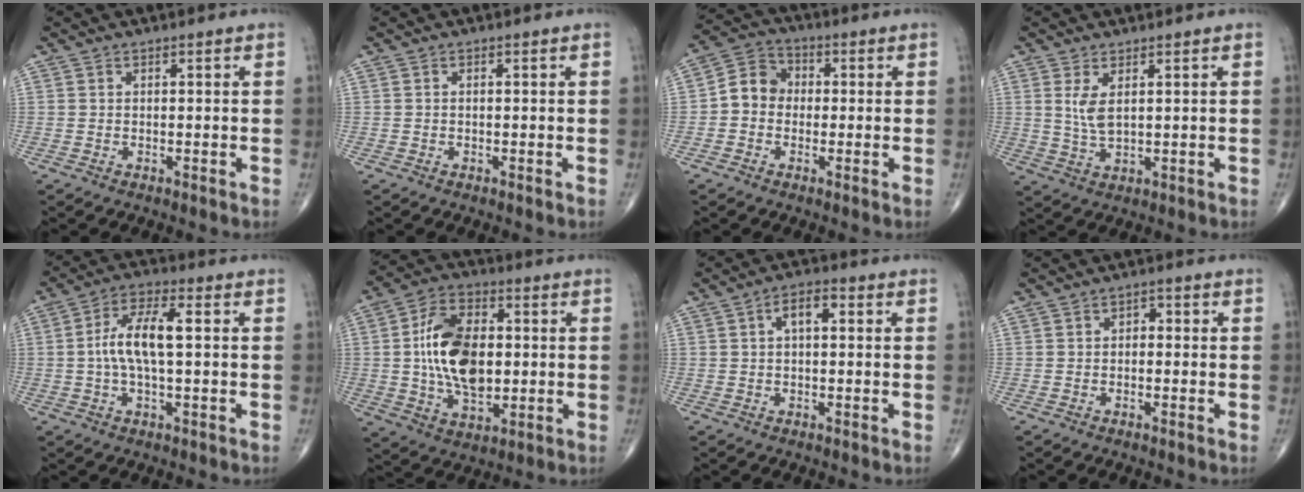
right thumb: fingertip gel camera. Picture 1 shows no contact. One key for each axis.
{"total": 0.0}
{"total": 6.7, "fx": -0.7, "fy": 5.8, "fz": 3.3, "tx": -0.038, "ty": 0.027, "tz": -0.028}
{"total": 4.1, "fx": 1.3, "fy": 1.6, "fz": 3.6, "tx": -0.073, "ty": -0.012, "tz": 0.036}
{"total": 9.3, "fx": 0.5, "fy": 3.4, "fz": 8.7, "tx": -0.180, "ty": 0.021, "tz": 0.003}
{"total": 16.1, "fx": 0.7, "fy": 9.5, "fz": 12.9, "tx": -0.215, "ty": 0.007, "tz": 0.012}
{"total": 4.6, "fx": 1.0, "fy": 2.2, "fz": 3.9, "tx": -0.061, "ty": 0.014, "tz": 0.010}
{"total": 2.0, "fx": 0.0, "fy": 1.3, "fz": 1.5, "tx": -0.010, "ty": 0.009, "tz": -0.007}